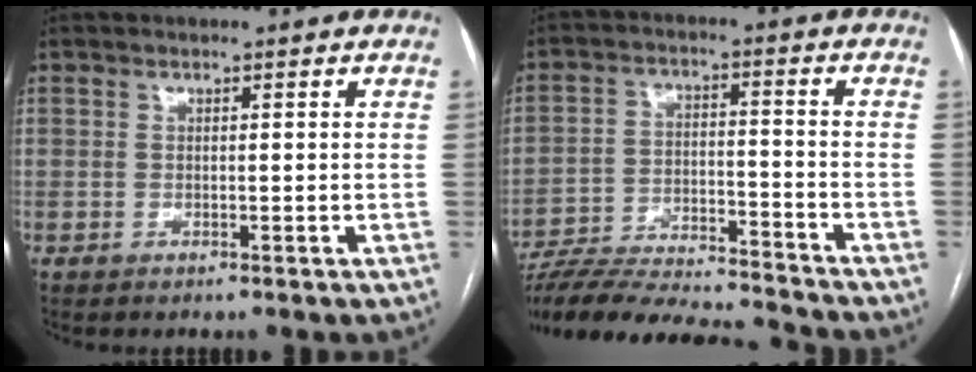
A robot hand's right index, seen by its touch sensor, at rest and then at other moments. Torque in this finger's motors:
{"motor_torque": [-0.20, -0.87, 0.08, 0.08]}